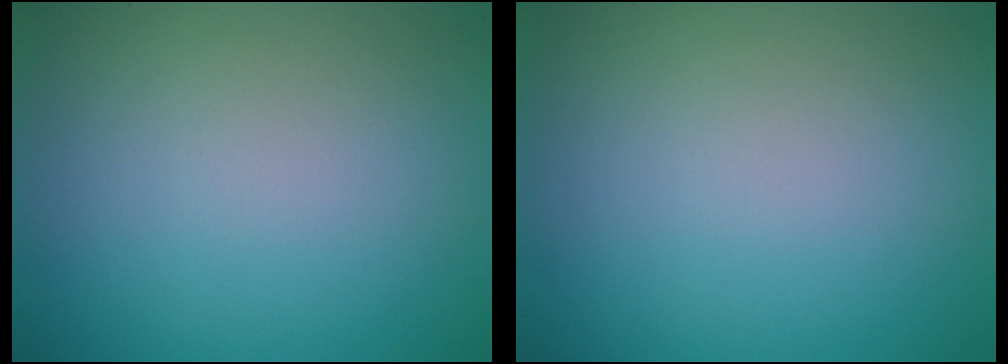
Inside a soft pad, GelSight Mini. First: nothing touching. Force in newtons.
{"total": 0.0}